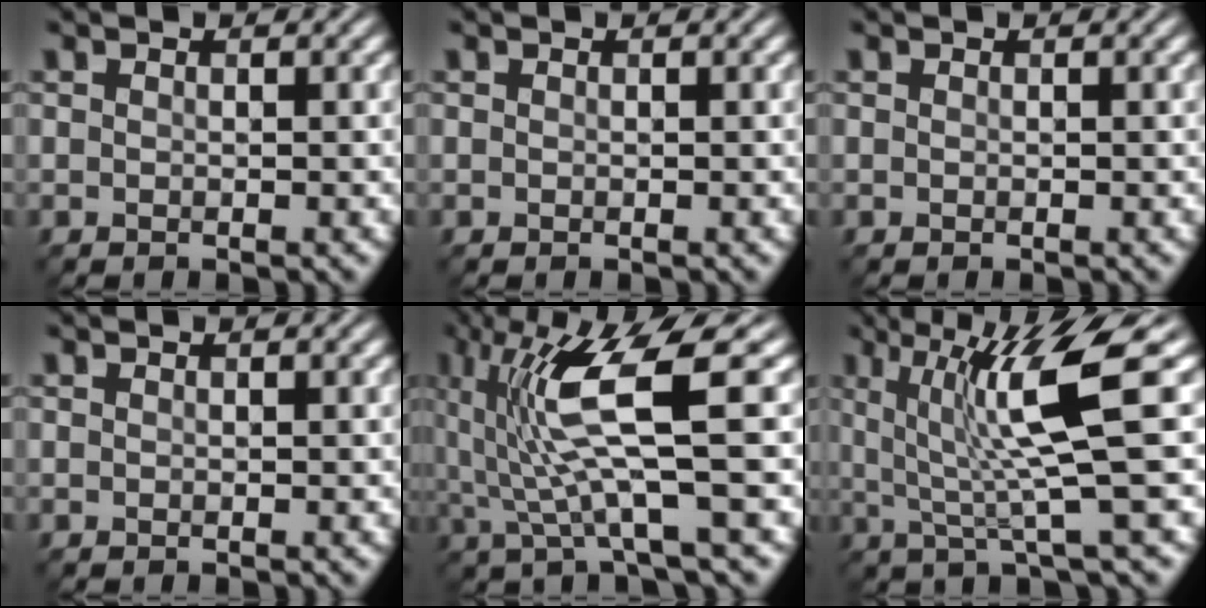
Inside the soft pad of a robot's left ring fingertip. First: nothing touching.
{"total": 0.0}
{"total": 0.0}
{"total": 0.0}
{"total": 8.3, "force": [1.4, 1.5, 8.0], "torque": [-0.153, -0.006, 0.030]}
{"total": 8.3, "force": [1.5, 1.1, 8.1], "torque": [-0.133, -0.002, 0.027]}